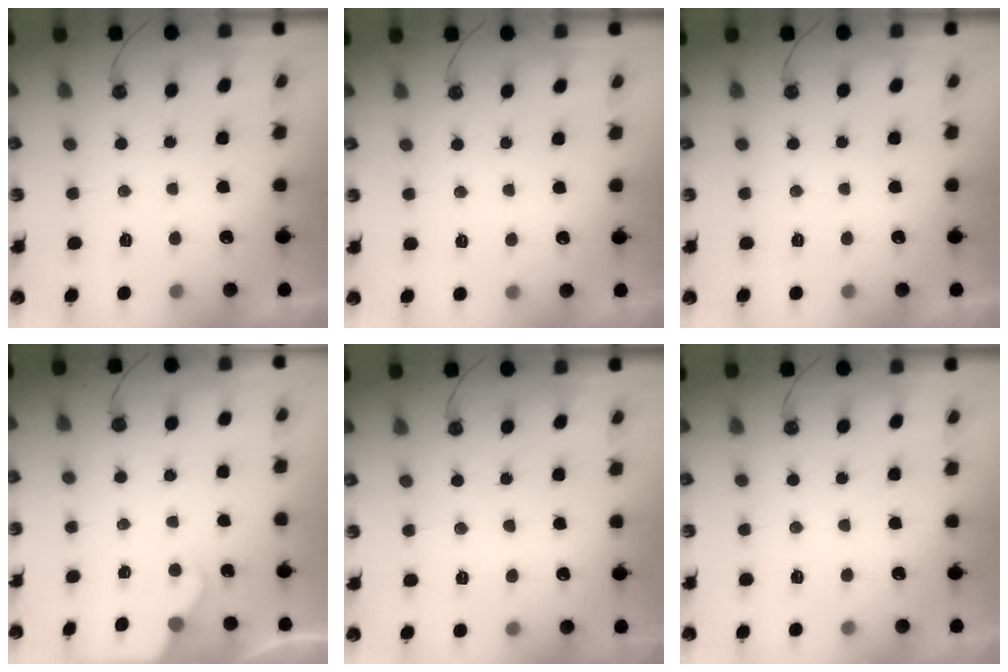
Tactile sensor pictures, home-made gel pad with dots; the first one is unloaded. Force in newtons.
{"total": 2.5, "press": 2.5, "slide": 0.4}
{"total": 0.0}
{"total": 3.3, "press": 3.3, "slide": 0.5}
{"total": 4.3, "press": 4.3, "slide": 0.7}
{"total": 2.8, "press": 2.8, "slide": 0.3}